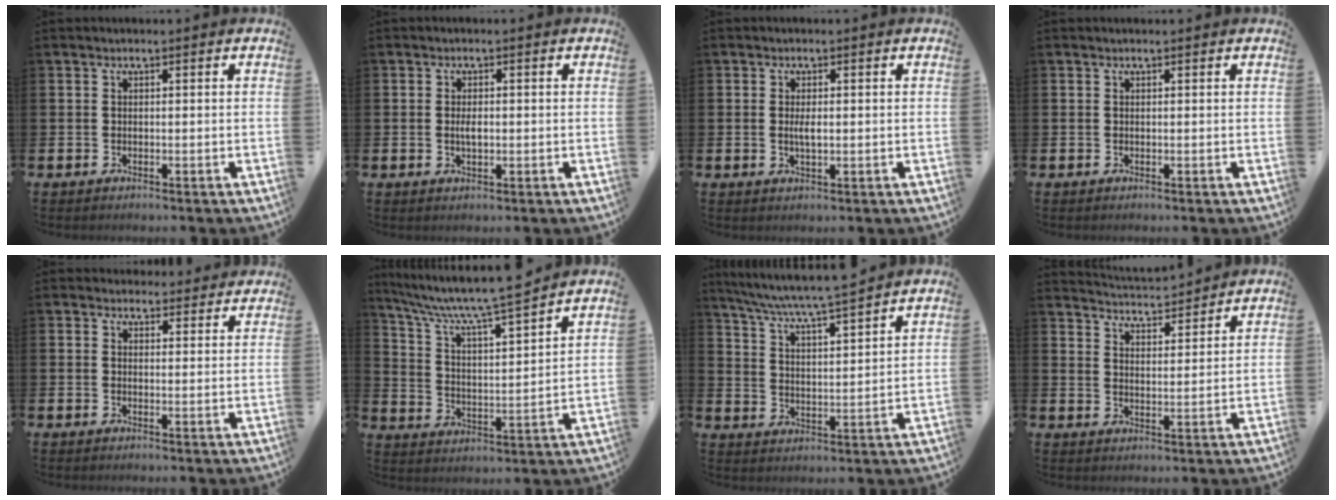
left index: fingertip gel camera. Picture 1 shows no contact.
{"total": 1.9, "force": [0.0, 0.9, 1.7], "torque": [-0.027, 0.001, -0.002]}
{"total": 1.9, "force": [0.1, 0.7, 1.8], "torque": [-0.028, 0.000, -0.002]}
{"total": 0.0}
{"total": 3.0, "force": [2.8, 1.0, -0.2], "torque": [0.010, -0.013, 0.050]}
{"total": 9.3, "force": [8.4, 0.4, 3.9], "torque": [-0.103, -0.060, 0.140]}
{"total": 6.3, "force": [6.0, -0.2, 1.8], "torque": [-0.062, -0.045, 0.102]}
{"total": 4.3, "force": [4.3, 0.2, -0.1], "torque": [-0.017, -0.032, 0.077]}